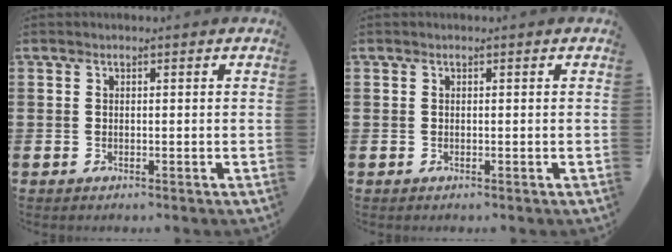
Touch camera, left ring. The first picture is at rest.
{"total": 0.0}